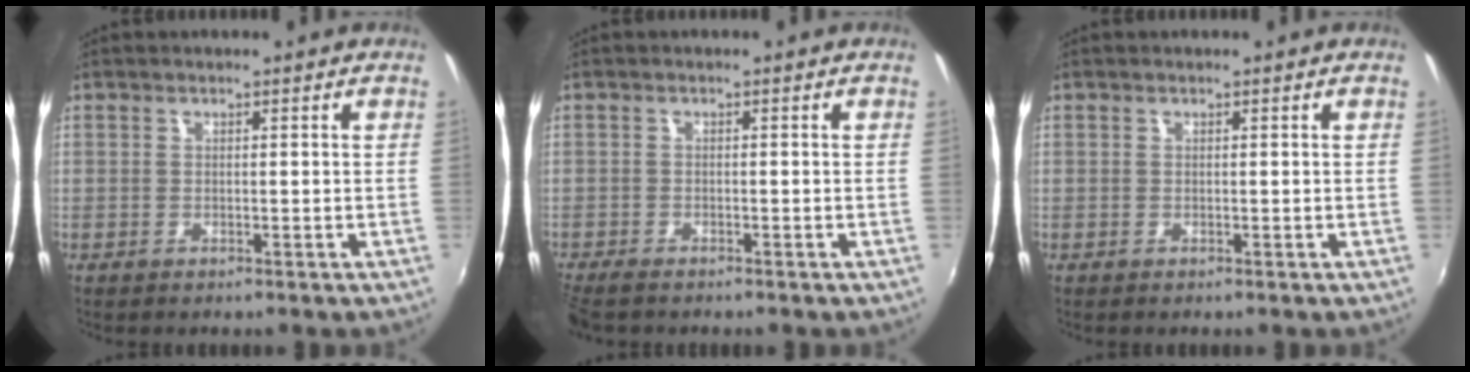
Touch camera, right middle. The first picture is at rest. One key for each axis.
{"total": 4.0, "fx": -3.4, "fy": 0.9, "fz": 1.8, "tx": -0.046, "ty": -0.022, "tz": -0.065}
{"total": 0.0}